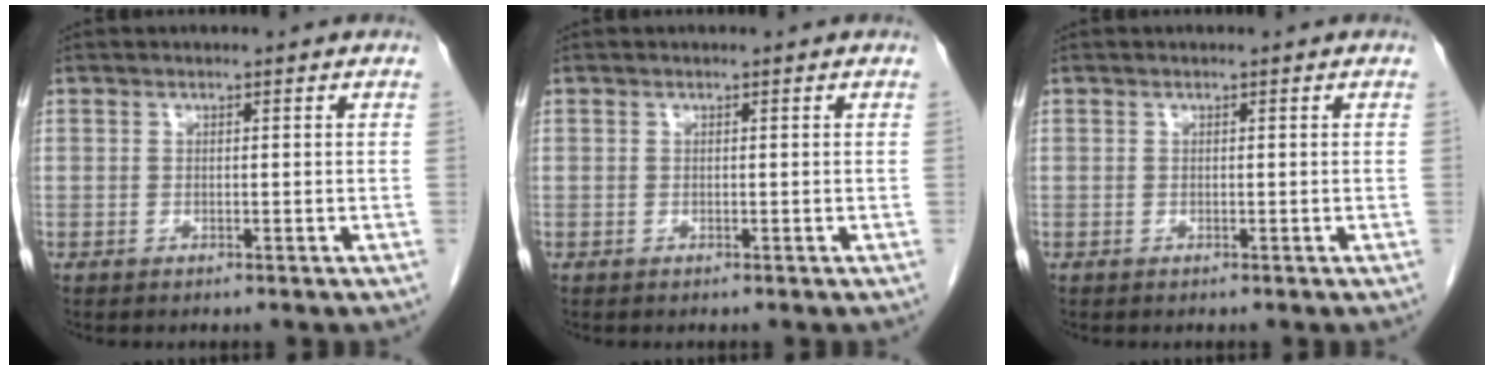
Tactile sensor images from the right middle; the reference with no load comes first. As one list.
[{"total": 0.0}, {"total": 0.0}]